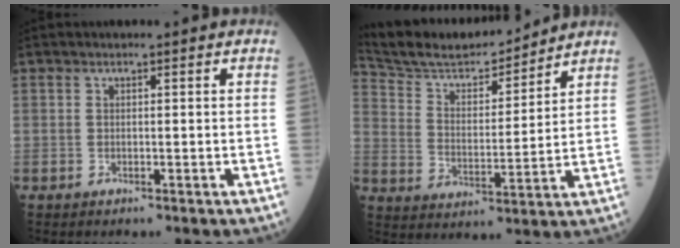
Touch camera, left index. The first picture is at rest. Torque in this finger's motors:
{"motor_torque": [-0.33, -0.04, -0.30, -0.01]}